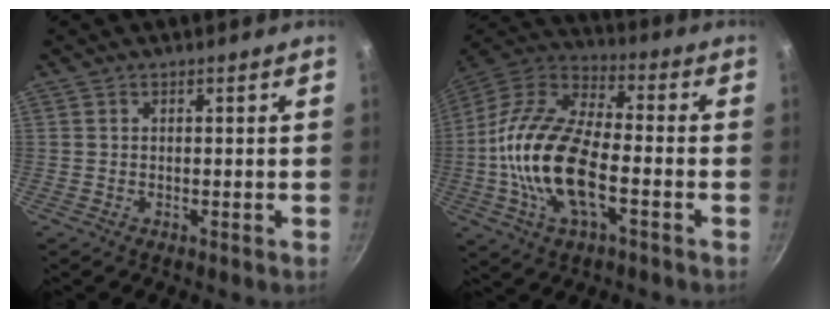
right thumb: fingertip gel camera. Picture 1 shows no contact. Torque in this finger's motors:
{"motor_torque": [0.06, 1.67, 1.92, -0.85, 0.53]}